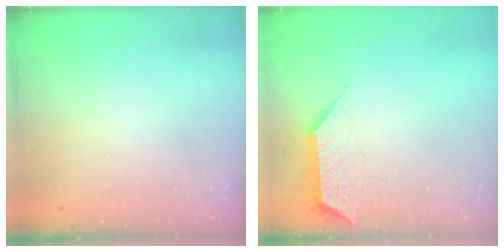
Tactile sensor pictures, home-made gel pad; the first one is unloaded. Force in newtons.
{"total": 2.3, "press": 2.3, "slide": 0.5}